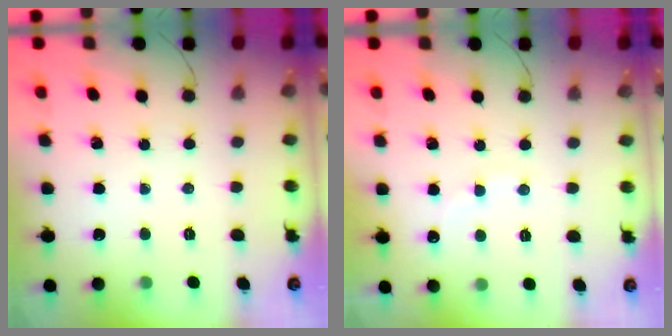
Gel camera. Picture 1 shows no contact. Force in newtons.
{"total": 6.3, "press": 6.2, "slide": 1.3}